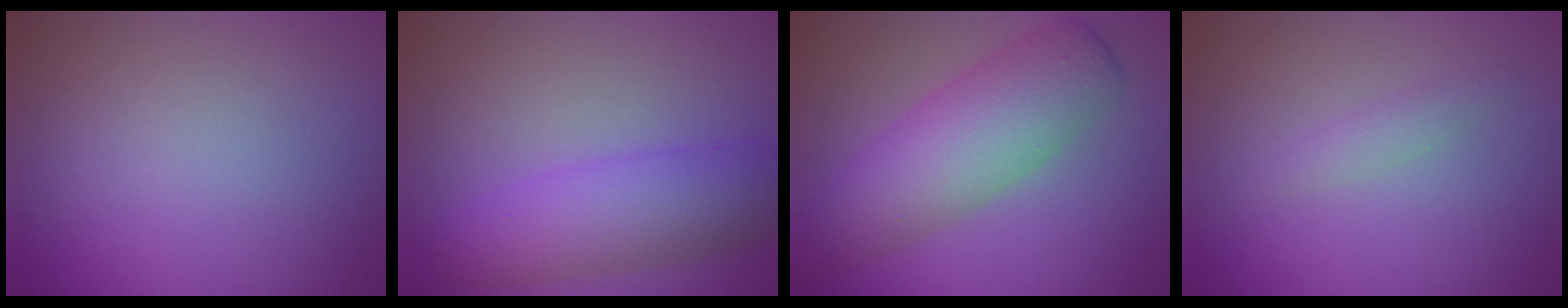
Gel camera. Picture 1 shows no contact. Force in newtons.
{"total": 6.5, "press": 6.5, "slide": 0.1}
{"total": 7.5, "press": 7.5, "slide": 0.4}
{"total": 1.2, "press": 1.2, "slide": 0.1}